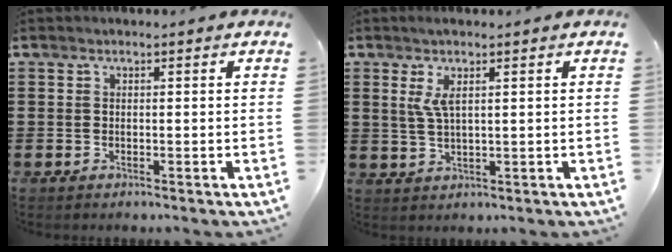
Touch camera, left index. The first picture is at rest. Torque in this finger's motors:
{"motor_torque": [0.59, -0.58, 0.16, 0.11]}